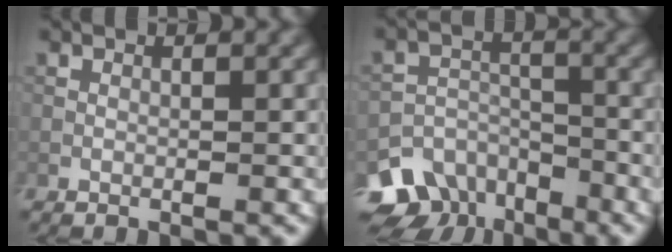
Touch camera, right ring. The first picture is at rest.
{"total": 8.7, "force": [-6.2, 5.8, 2.2], "torque": [-0.028, -0.003, -0.104]}